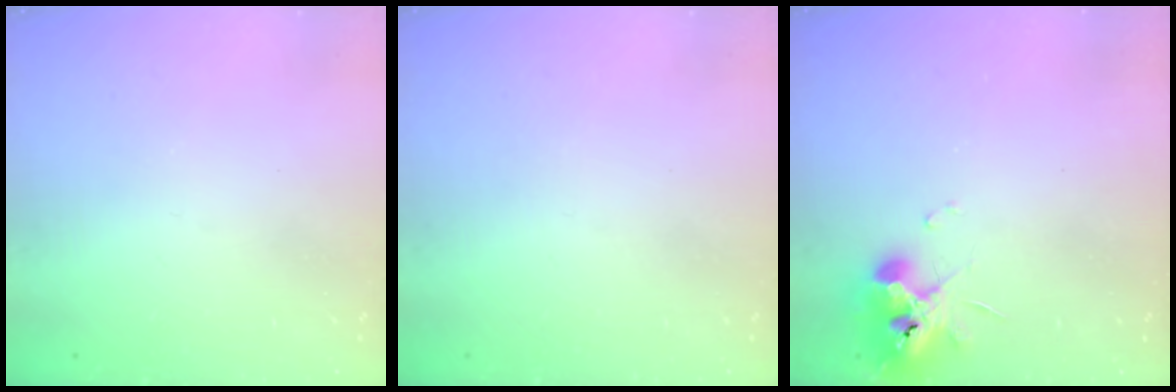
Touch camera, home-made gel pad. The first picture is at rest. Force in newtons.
{"total": 0.0}
{"total": 10.8, "press": 10.8, "slide": 0.6}